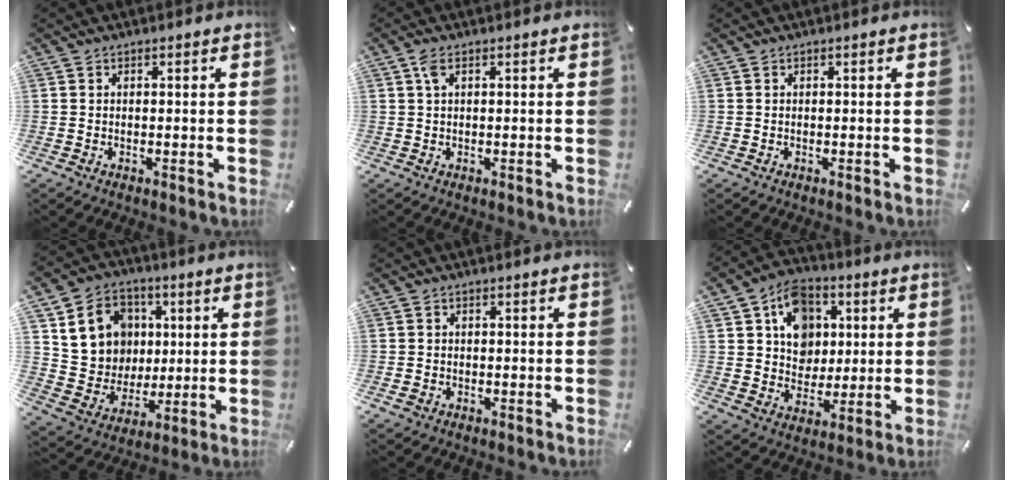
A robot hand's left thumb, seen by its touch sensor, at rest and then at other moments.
{"total": 2.5, "force": [0.9, 0.7, 2.2], "torque": [-0.047, 0.006, 0.015]}
{"total": 0.0}
{"total": 15.0, "force": [5.0, 13.2, 5.1], "torque": [-0.086, -0.009, 0.106]}
{"total": 1.2, "force": [-0.5, 1.0, 0.5], "torque": [-0.008, 0.003, -0.010]}
{"total": 12.1, "force": [3.4, 10.6, 4.6], "torque": [-0.073, -0.009, 0.068]}